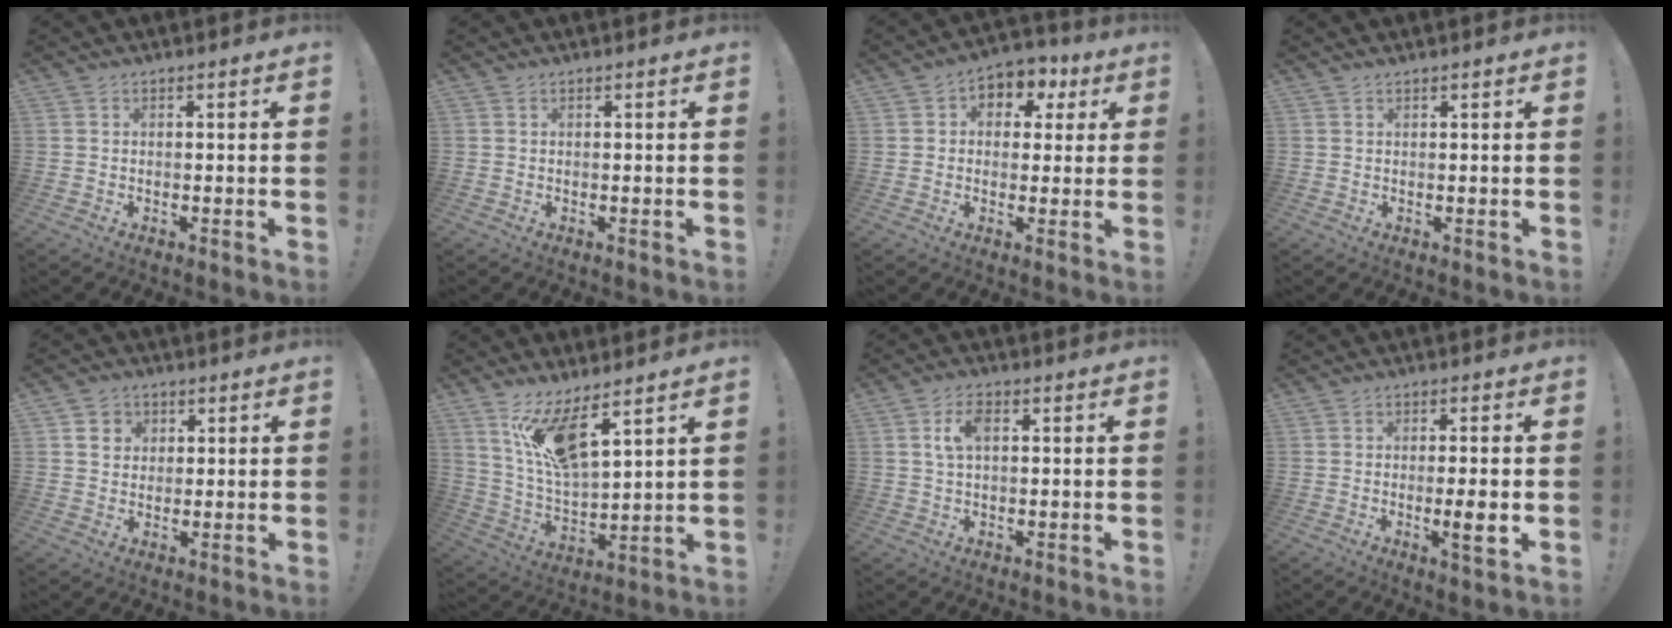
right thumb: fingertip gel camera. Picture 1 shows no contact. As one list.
[{"total": 0.0}, {"total": 6.4, "force": [0.8, 5.8, 2.7], "torque": [-0.022, 0.000, 0.017]}, {"total": 0.6, "force": [0.6, 0.0, 0.0], "torque": [0.000, 0.001, 0.012]}, {"total": 4.7, "force": [1.6, 4.3, 1.1], "torque": [-0.011, -0.003, 0.030]}, {"total": 13.2, "force": [8.8, 3.4, 9.2], "torque": [-0.180, -0.046, 0.157]}, {"total": 5.8, "force": [1.6, 3.2, 4.6], "torque": [-0.075, 0.006, 0.027]}, {"total": 6.0, "force": [-1.3, 0.3, 5.9], "torque": [-0.083, -0.007, -0.023]}]